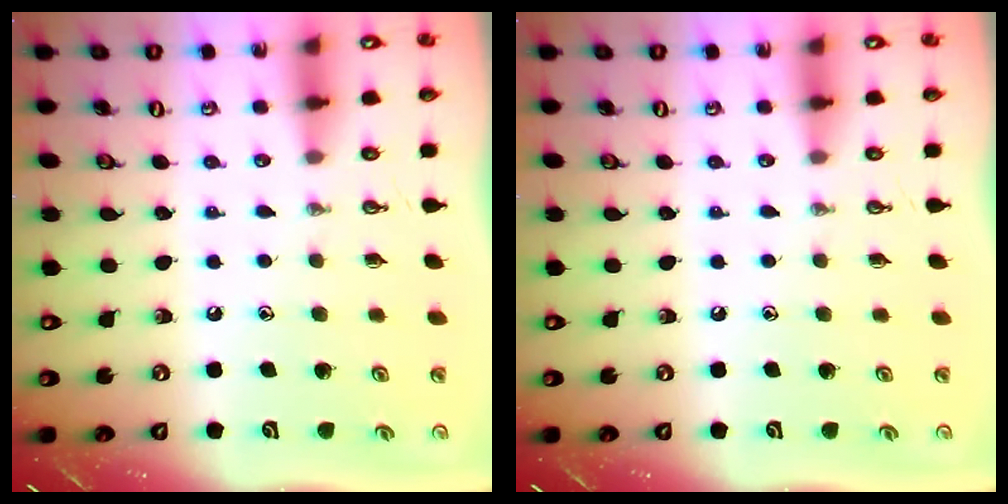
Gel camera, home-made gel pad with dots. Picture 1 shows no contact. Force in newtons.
{"total": 0.0}